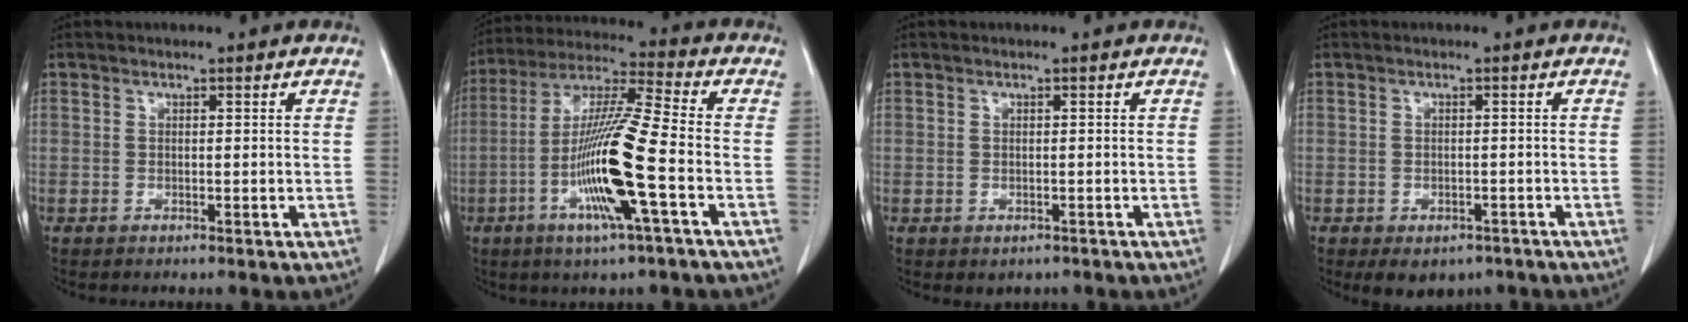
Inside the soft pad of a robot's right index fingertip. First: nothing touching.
{"total": 14.9, "force": [-4.5, -0.2, 14.2], "torque": [-0.285, -0.010, -0.093]}
{"total": 1.4, "force": [-0.7, 1.2, 0.4], "torque": [-0.006, 0.001, -0.002]}
{"total": 5.5, "force": [-3.9, 3.4, 1.9], "torque": [-0.012, 0.004, -0.045]}